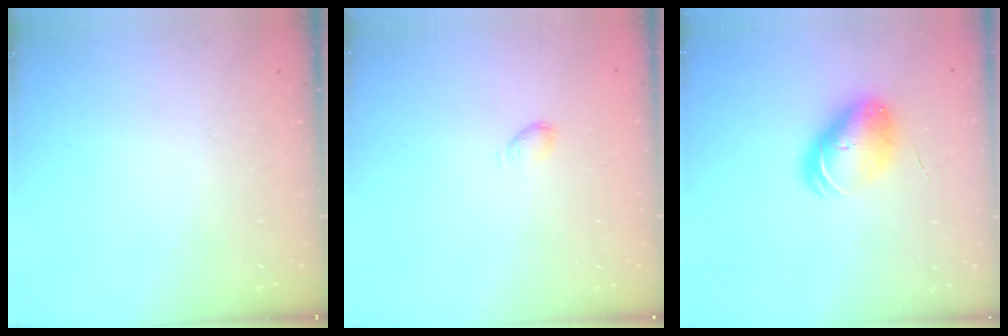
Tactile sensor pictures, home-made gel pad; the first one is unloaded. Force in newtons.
{"total": 2.8, "press": 2.8, "slide": 0.5}
{"total": 9.0, "press": 8.9, "slide": 1.5}